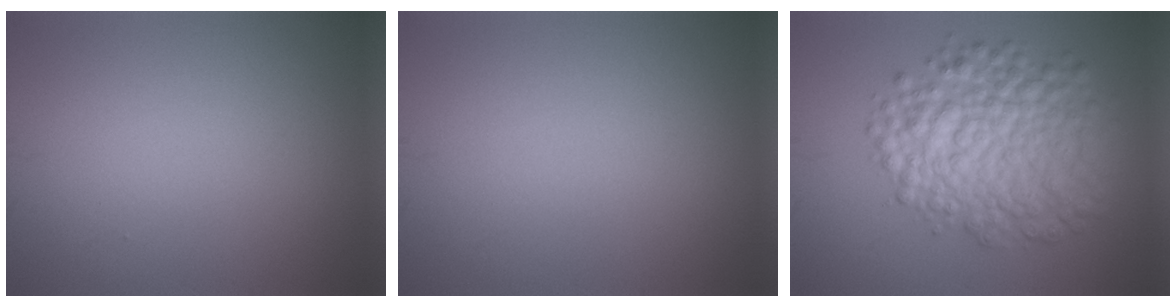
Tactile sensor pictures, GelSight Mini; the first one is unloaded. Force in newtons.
{"total": 0.0}
{"total": 7.8, "press": 7.8, "slide": 0.2}